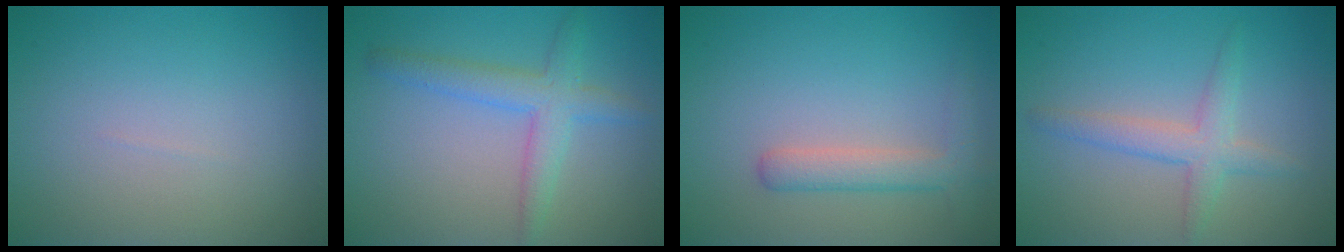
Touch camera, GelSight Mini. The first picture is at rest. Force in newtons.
{"total": 3.4, "press": 3.4, "slide": 0.2}
{"total": 2.8, "press": 2.8, "slide": 0.2}
{"total": 2.8, "press": 2.8, "slide": 0.1}